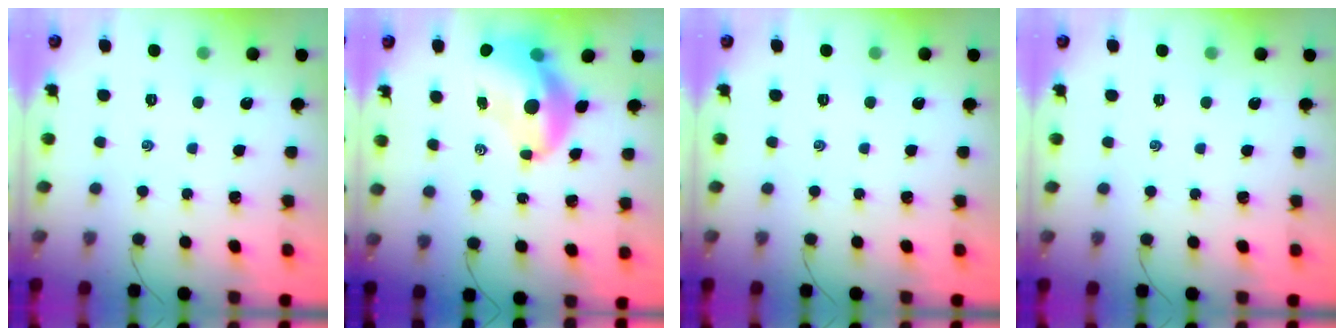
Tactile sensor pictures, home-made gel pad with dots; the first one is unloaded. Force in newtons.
{"total": 11.6, "press": 11.0, "slide": 3.4}
{"total": 0.0}
{"total": 0.0}